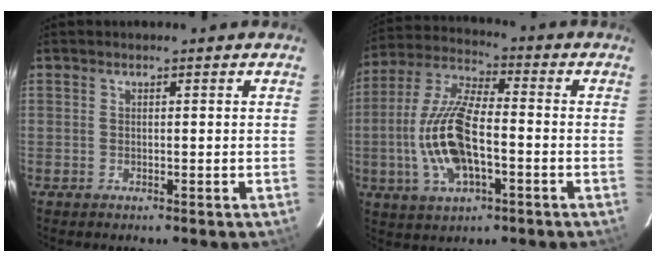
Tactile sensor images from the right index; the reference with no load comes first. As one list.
[{"total": 15.1, "force": [-3.2, 6.1, 13.5], "torque": [-0.285, 0.001, -0.062]}]